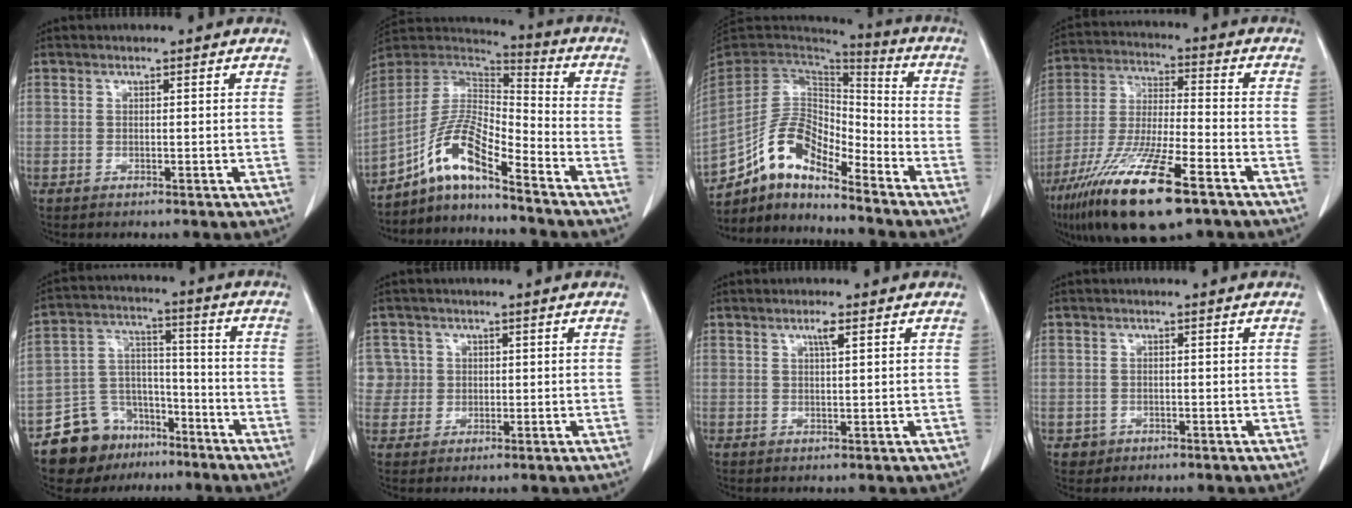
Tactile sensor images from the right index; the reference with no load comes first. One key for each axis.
{"total": 10.4, "fx": -7.4, "fy": 1.4, "fz": 7.3, "tx": -0.158, "ty": 0.020, "tz": -0.140}
{"total": 12.7, "fx": -9.4, "fy": 3.8, "fz": 7.7, "tx": -0.153, "ty": 0.032, "tz": -0.175}
{"total": 18.8, "fx": -11.2, "fy": 3.1, "fz": 14.8, "tx": -0.296, "ty": -0.044, "tz": -0.202}
{"total": 11.7, "fx": -8.3, "fy": 7.9, "fz": 2.5, "tx": -0.046, "ty": 0.056, "tz": -0.137}
{"total": 4.2, "fx": 1.0, "fy": 4.1, "fz": -0.3, "tx": 0.025, "ty": 0.010, "tz": 0.020}
{"total": 1.8, "fx": 0.9, "fy": 0.0, "fz": 1.6, "tx": -0.028, "ty": -0.001, "tz": 0.015}
{"total": 1.9, "fx": -0.7, "fy": 1.7, "fz": 0.0, "tx": 0.002, "ty": 0.008, "tz": -0.010}